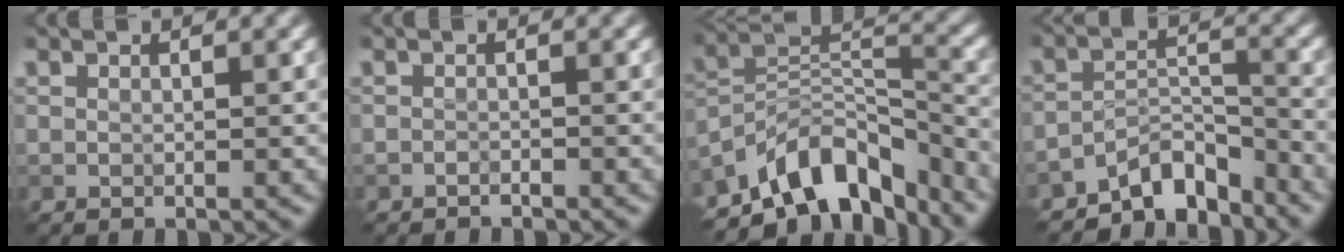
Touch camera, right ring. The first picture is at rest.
{"total": 0.7, "force": [-0.7, 0.1, 0.1], "torque": [0.000, 0.001, -0.014]}
{"total": 10.1, "force": [-7.5, 4.4, 5.1], "torque": [-0.075, 0.005, -0.146]}
{"total": 5.4, "force": [-4.6, 1.9, 2.0], "torque": [-0.014, 0.007, -0.087]}